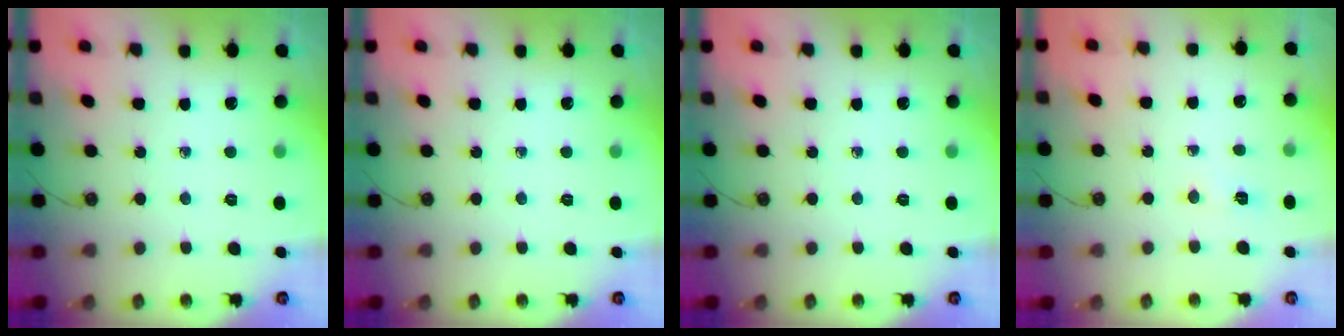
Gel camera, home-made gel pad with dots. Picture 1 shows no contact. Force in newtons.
{"total": 0.0}
{"total": 0.0}
{"total": 2.9, "press": 2.9, "slide": 0.4}